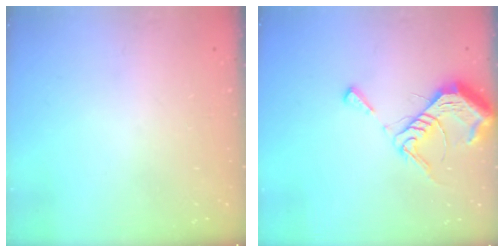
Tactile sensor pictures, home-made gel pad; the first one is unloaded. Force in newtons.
{"total": 9.5, "press": 9.5, "slide": 1.0}